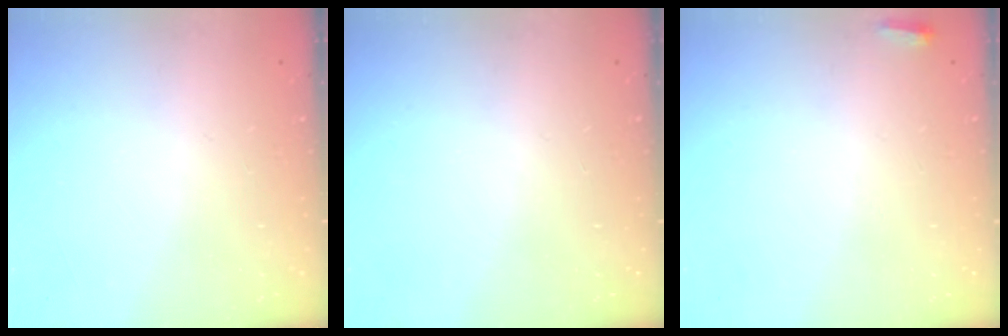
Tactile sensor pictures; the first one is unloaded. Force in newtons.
{"total": 0.0}
{"total": 2.7, "press": 2.6, "slide": 0.9}